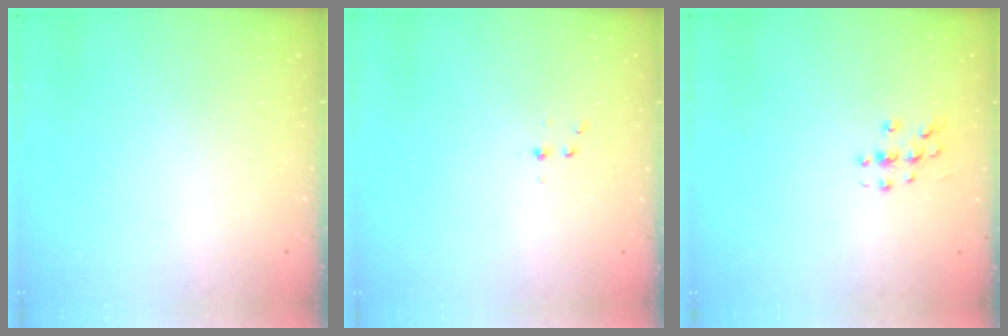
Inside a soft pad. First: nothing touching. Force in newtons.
{"total": 3.2, "press": 3.1, "slide": 0.4}
{"total": 3.1, "press": 3.1, "slide": 0.2}